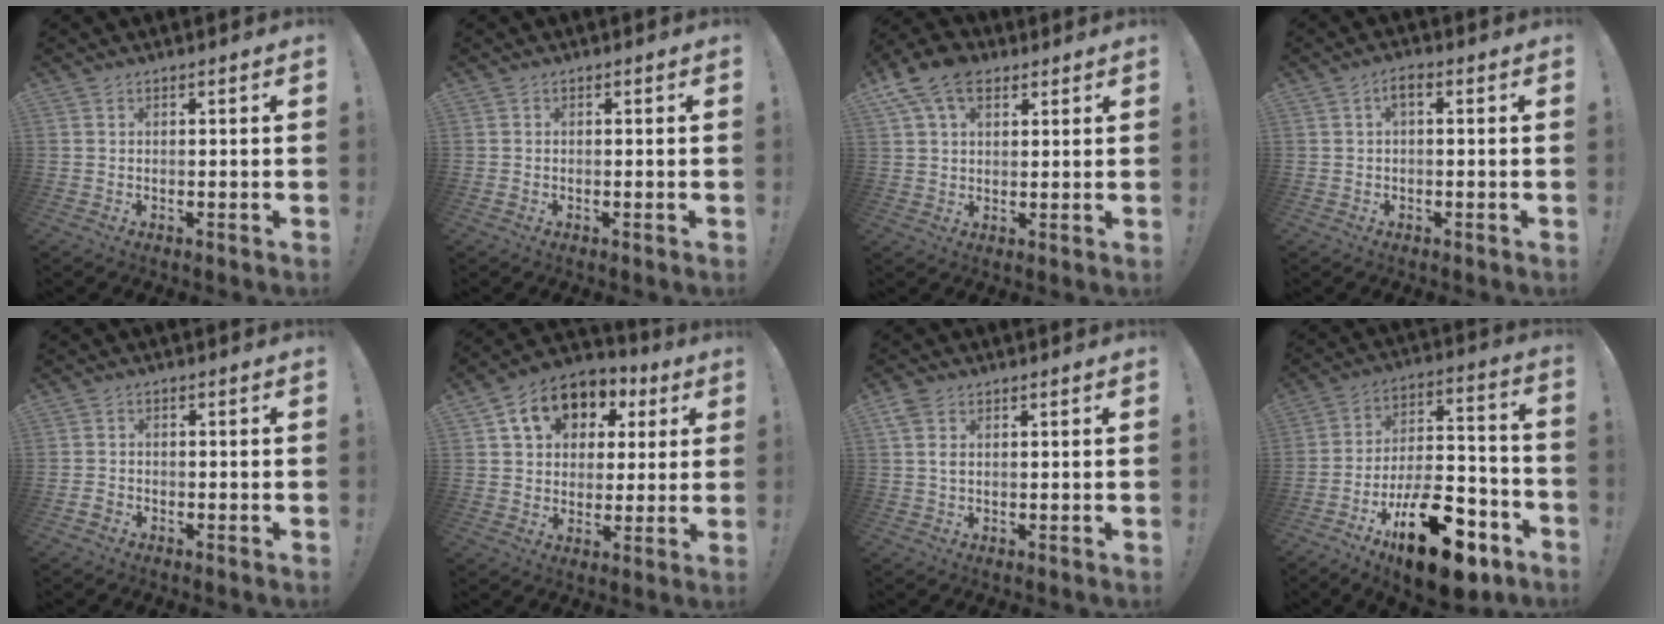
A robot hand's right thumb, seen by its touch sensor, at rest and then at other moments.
{"total": 0.6, "force": [-0.5, 0.1, 0.3], "torque": [-0.009, 0.002, -0.008]}
{"total": 11.1, "force": [5.4, 7.1, 6.6], "torque": [-0.107, -0.010, 0.105]}
{"total": 2.6, "force": [0.0, 0.9, 2.4], "torque": [-0.047, 0.009, -0.001]}
{"total": 2.1, "force": [-1.6, 1.0, 0.9], "torque": [-0.014, 0.007, -0.027]}
{"total": 13.3, "force": [5.4, 10.2, 6.6], "torque": [-0.102, -0.017, 0.103]}
{"total": 3.2, "force": [1.2, 2.1, 2.0], "torque": [-0.035, 0.002, 0.022]}
{"total": 23.3, "force": [-13.3, 10.4, 16.0], "torque": [-0.254, 0.093, -0.210]}